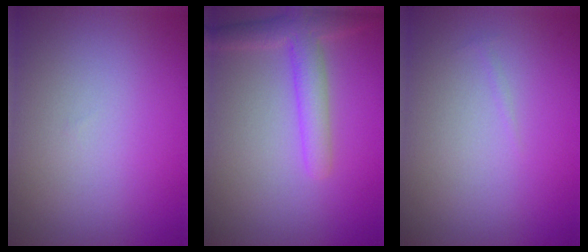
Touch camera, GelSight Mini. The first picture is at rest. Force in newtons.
{"total": 3.5, "press": 3.5, "slide": 0.2}
{"total": 0.8, "press": 0.8, "slide": 0.2}